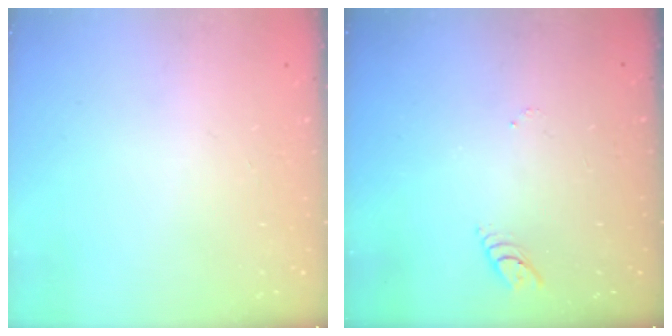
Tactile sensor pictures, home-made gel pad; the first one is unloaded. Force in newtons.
{"total": 3.0, "press": 3.0, "slide": 0.3}